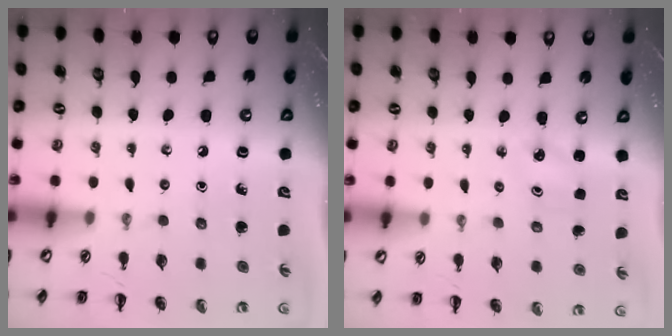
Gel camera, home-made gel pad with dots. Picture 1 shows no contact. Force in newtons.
{"total": 2.0, "press": 2.0, "slide": 0.6}